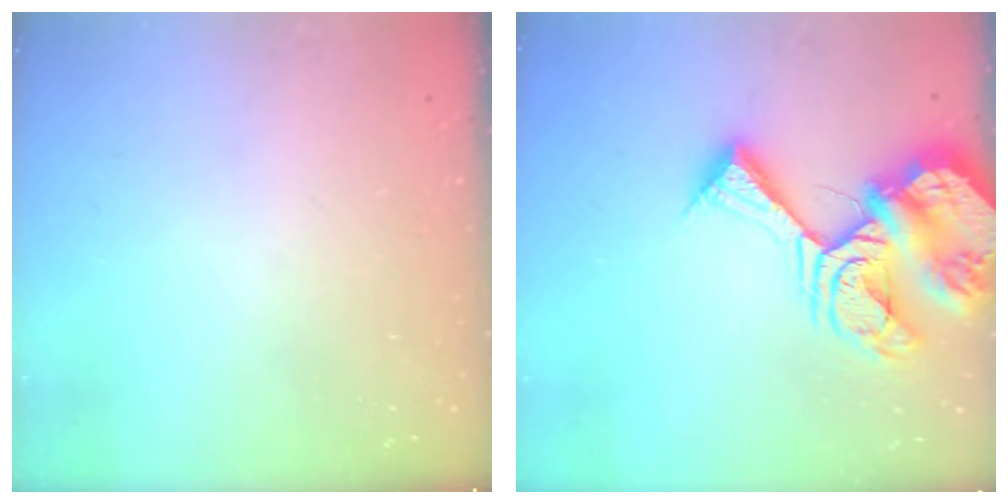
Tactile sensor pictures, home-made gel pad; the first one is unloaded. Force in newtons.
{"total": 19.2, "press": 19.1, "slide": 2.4}